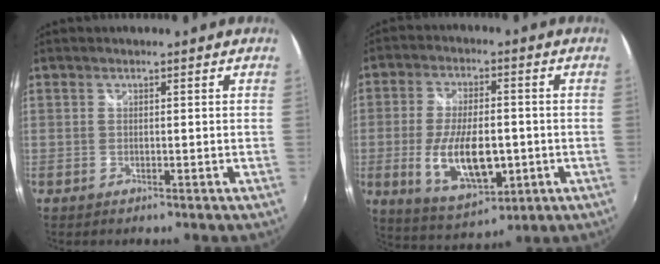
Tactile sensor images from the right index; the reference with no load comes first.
{"total": 13.9, "force": [-2.7, 6.4, 12.0], "torque": [-0.234, -0.020, -0.034]}